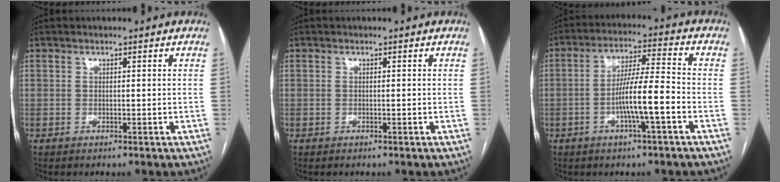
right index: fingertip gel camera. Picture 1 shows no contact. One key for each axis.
{"total": 0.0}
{"total": 8.9, "fx": -2.9, "fy": 0.2, "fz": 8.4, "tx": -0.154, "ty": 0.010, "tz": -0.053}